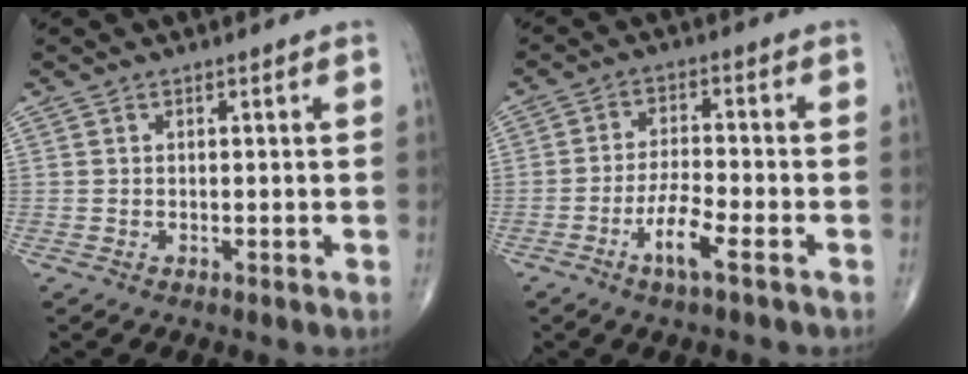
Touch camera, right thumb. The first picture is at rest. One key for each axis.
{"total": 6.5, "fx": -3.4, "fy": 1.1, "fz": 5.4, "tx": -0.113, "ty": 0.018, "tz": -0.064}